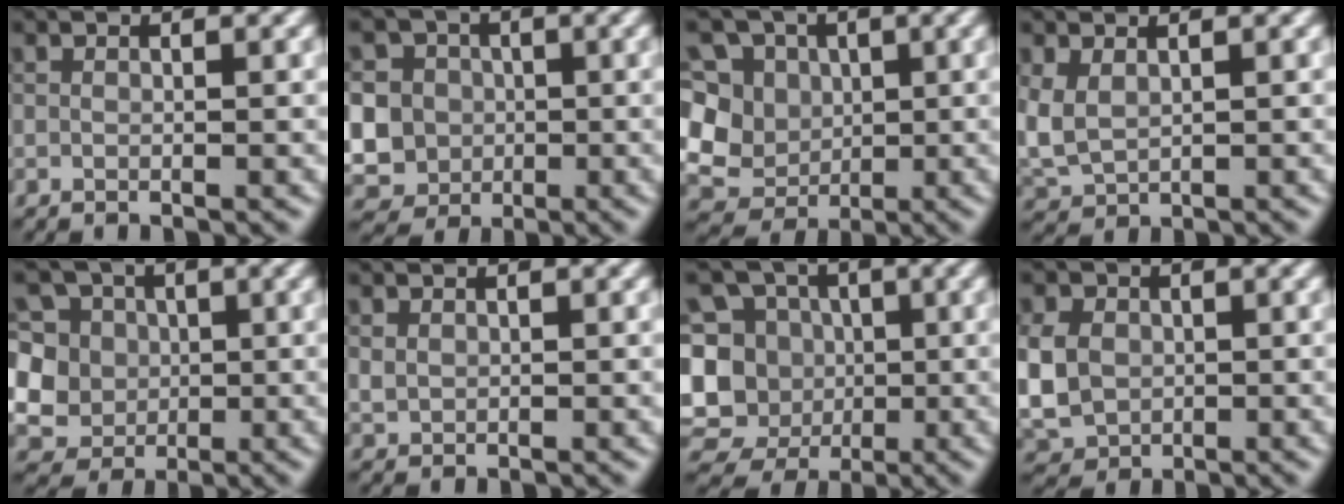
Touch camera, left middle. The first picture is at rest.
{"total": 10.1, "force": [0.6, 9.4, 3.7], "torque": [-0.097, 0.017, -0.010]}
{"total": 8.4, "force": [1.3, 7.3, 4.1], "torque": [-0.076, 0.023, -0.011]}
{"total": 2.9, "force": [0.9, 2.0, 2.0], "torque": [-0.058, -0.001, 0.022]}
{"total": 9.0, "force": [2.3, 7.8, 3.9], "torque": [-0.081, 0.029, 0.013]}
{"total": 1.0, "force": [0.4, 0.9, 0.4], "torque": [-0.009, -0.001, 0.010]}
{"total": 14.6, "force": [-2.2, 13.6, 4.9], "torque": [-0.132, 0.017, -0.054]}
{"total": 7.3, "force": [0.0, 6.2, 3.8], "torque": [-0.095, 0.013, -0.021]}